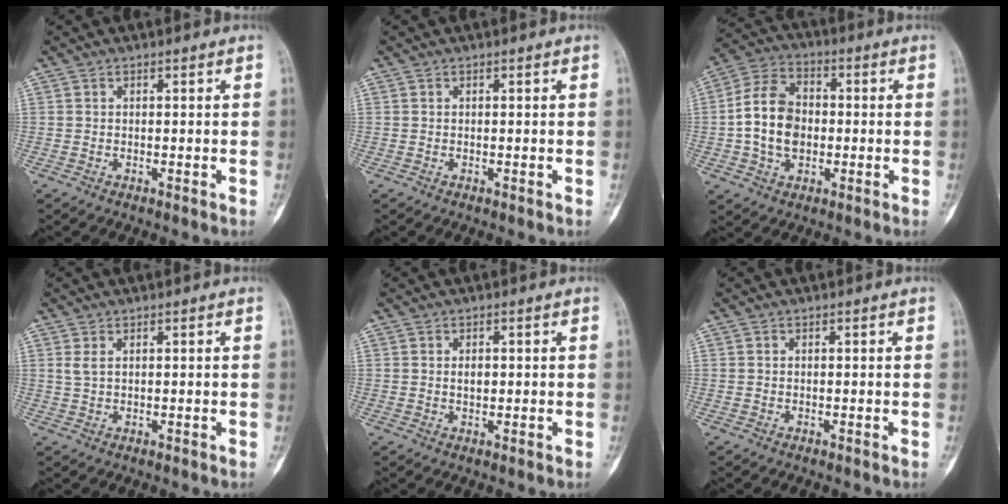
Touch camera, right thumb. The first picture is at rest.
{"total": 0.0}
{"total": 11.9, "force": [-0.9, 8.5, 8.2], "torque": [-0.134, 0.024, -0.024]}
{"total": 1.6, "force": [0.8, 0.8, 1.2], "torque": [-0.030, 0.006, 0.024]}
{"total": 1.6, "force": [0.2, 1.0, 1.2], "torque": [-0.012, -0.001, 0.005]}
{"total": 0.0}